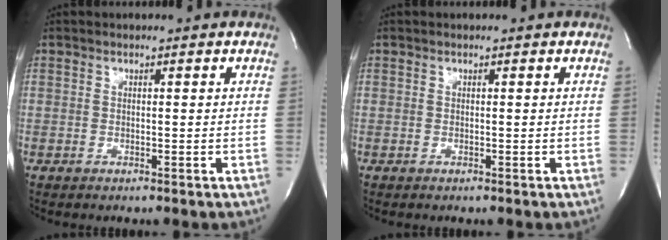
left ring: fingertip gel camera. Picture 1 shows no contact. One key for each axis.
{"total": 0.0}